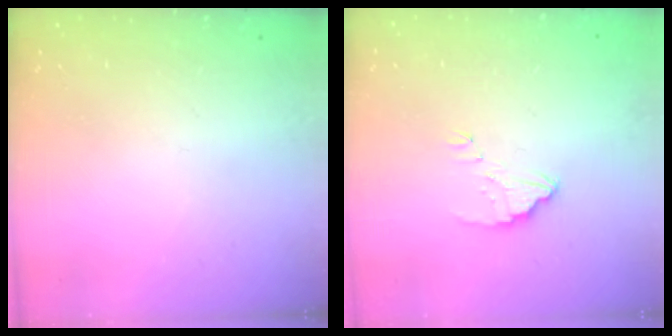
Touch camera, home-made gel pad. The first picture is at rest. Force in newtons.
{"total": 3.0, "press": 3.0, "slide": 0.2}